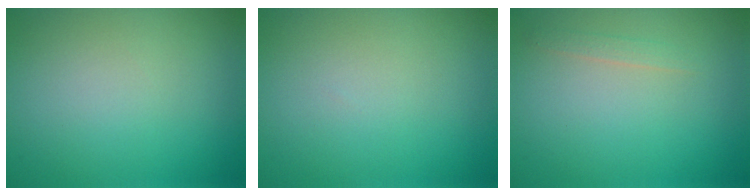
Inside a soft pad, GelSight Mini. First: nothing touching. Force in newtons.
{"total": 0.0}
{"total": 0.8, "press": 0.8, "slide": 0.0}